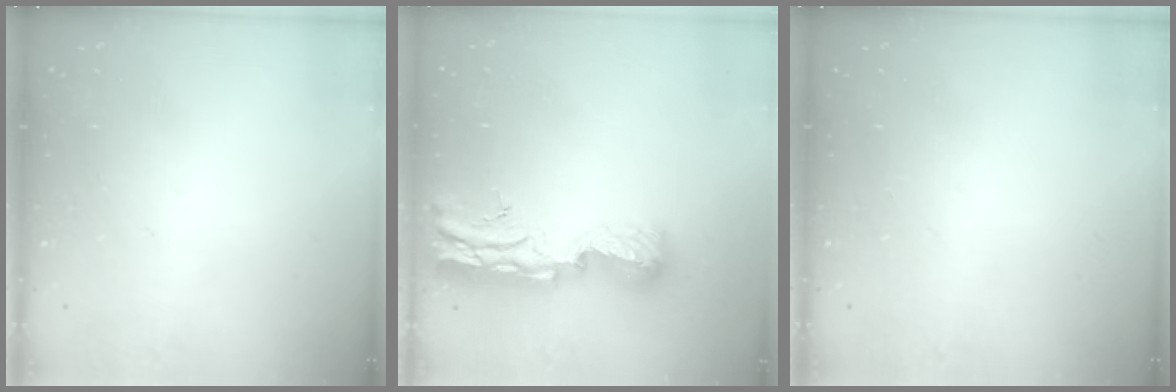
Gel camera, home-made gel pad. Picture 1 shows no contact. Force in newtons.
{"total": 20.1, "press": 19.4, "slide": 5.5}
{"total": 0.0}